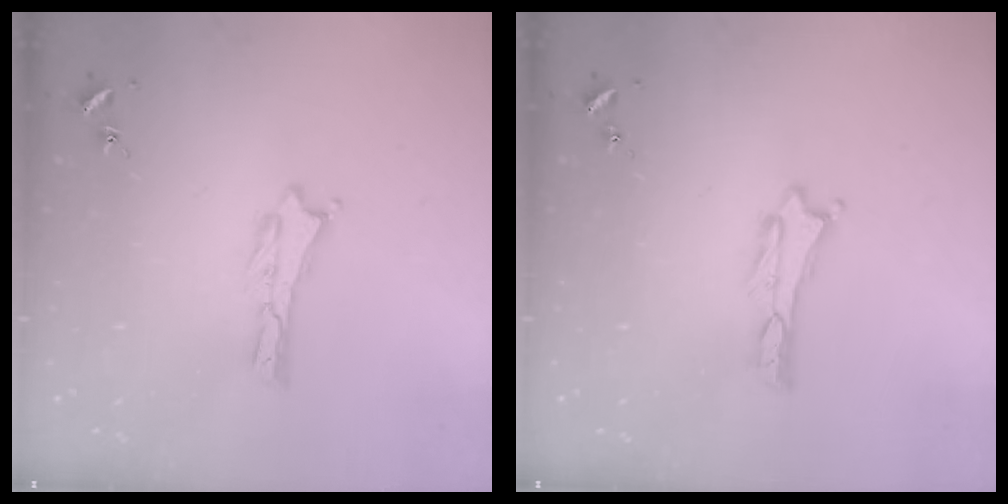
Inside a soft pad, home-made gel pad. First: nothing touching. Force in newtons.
{"total": 0.0}